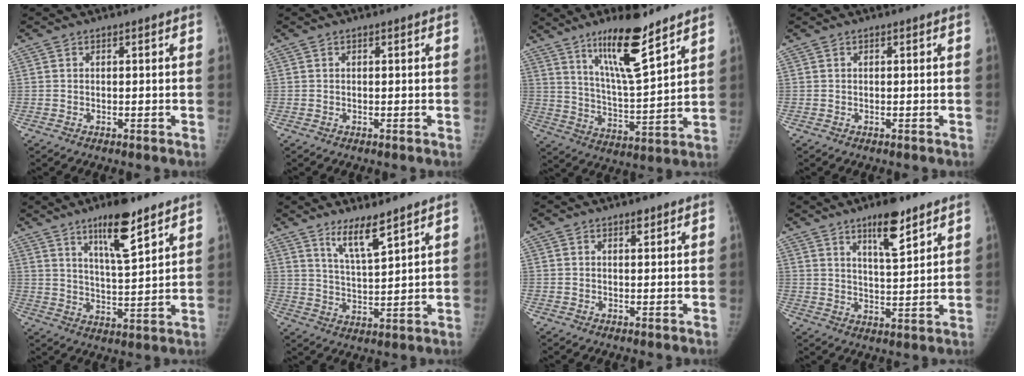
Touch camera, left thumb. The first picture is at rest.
{"total": 0.0}
{"total": 14.8, "force": [9.9, 2.7, 10.7], "torque": [-0.173, -0.065, 0.180]}
{"total": 0.0}
{"total": 11.1, "force": [7.2, 2.4, 8.1], "torque": [-0.123, -0.046, 0.122]}
{"total": 6.9, "force": [5.1, 0.9, 4.5], "torque": [-0.080, -0.046, 0.100]}
{"total": 1.2, "force": [0.8, 0.5, 0.6], "torque": [-0.006, -0.005, 0.012]}
{"total": 8.8, "force": [5.9, 2.3, 6.2], "torque": [-0.088, -0.038, 0.098]}